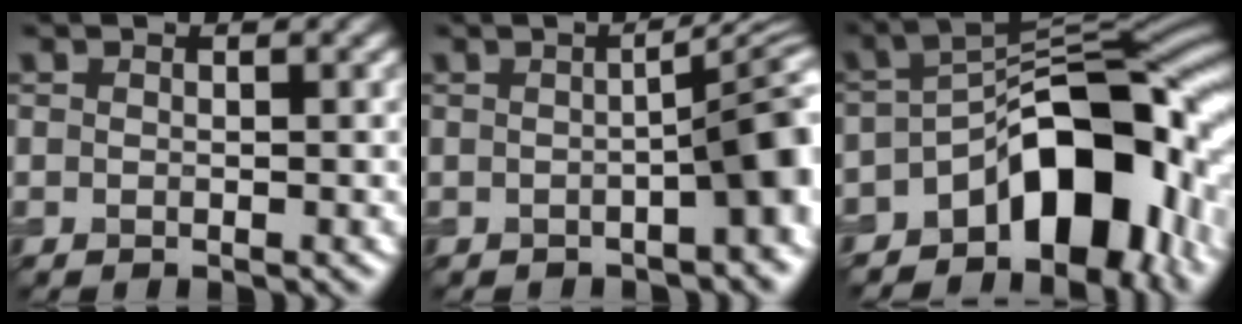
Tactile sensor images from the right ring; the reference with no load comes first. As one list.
[{"total": 7.1, "force": [-0.8, 2.1, 6.7], "torque": [-0.057, 0.012, -0.001]}, {"total": 12.9, "force": [-5.5, 7.0, 9.3], "torque": [-0.093, 0.009, -0.087]}]